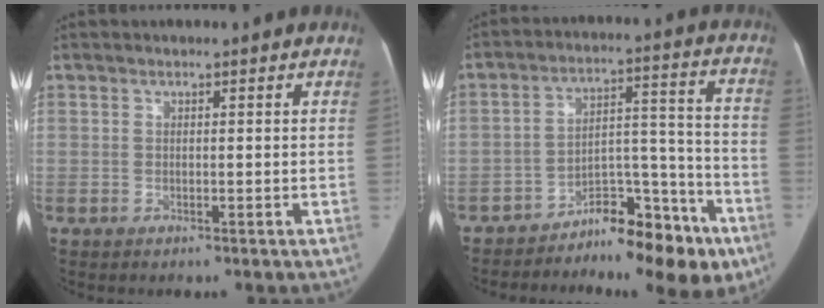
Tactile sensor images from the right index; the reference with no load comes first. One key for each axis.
{"total": 11.7, "fx": -8.5, "fy": 4.5, "fz": 6.7, "tx": -0.069, "ty": 0.069, "tz": -0.128}